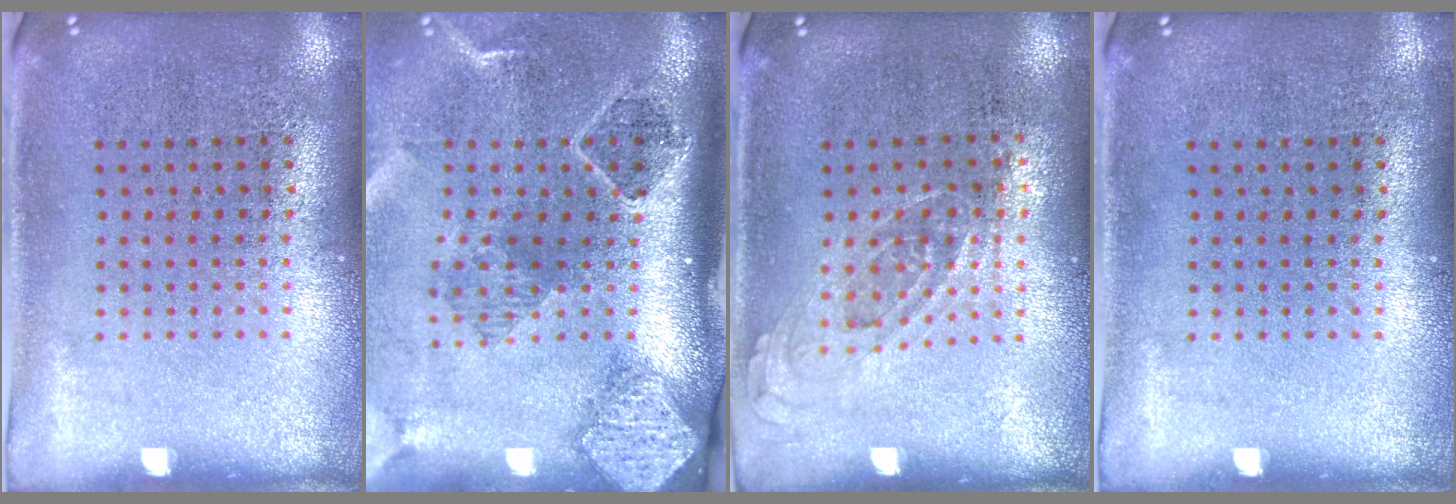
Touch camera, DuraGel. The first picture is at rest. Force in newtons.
{"total": 2.8, "press": 2.0, "slide": 1.9}
{"total": 0.8, "press": 0.8, "slide": 0.3}
{"total": 0.0}